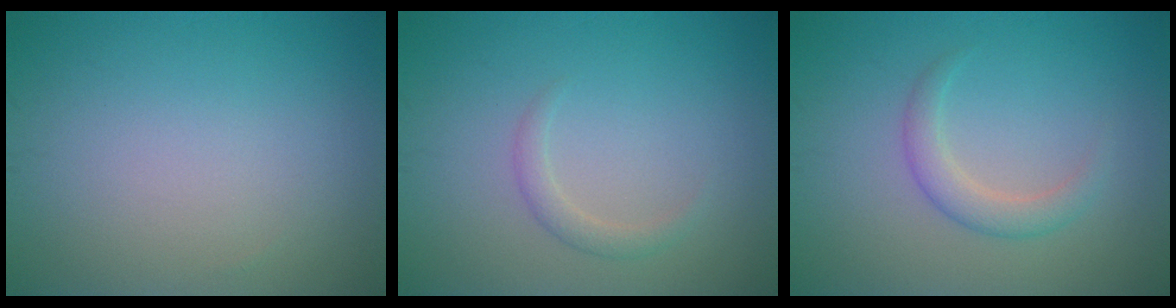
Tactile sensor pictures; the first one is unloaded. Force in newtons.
{"total": 1.4, "press": 1.4, "slide": 0.1}
{"total": 2.3, "press": 2.3, "slide": 0.2}